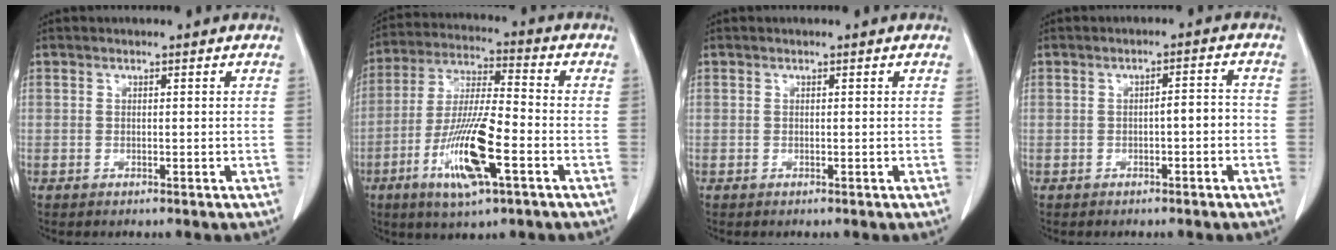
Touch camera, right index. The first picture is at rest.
{"total": 13.7, "force": [-5.3, 2.2, 12.5], "torque": [-0.248, -0.013, -0.095]}
{"total": 0.0}
{"total": 2.7, "force": [-0.9, 0.7, 2.5], "torque": [-0.034, 0.012, -0.012]}